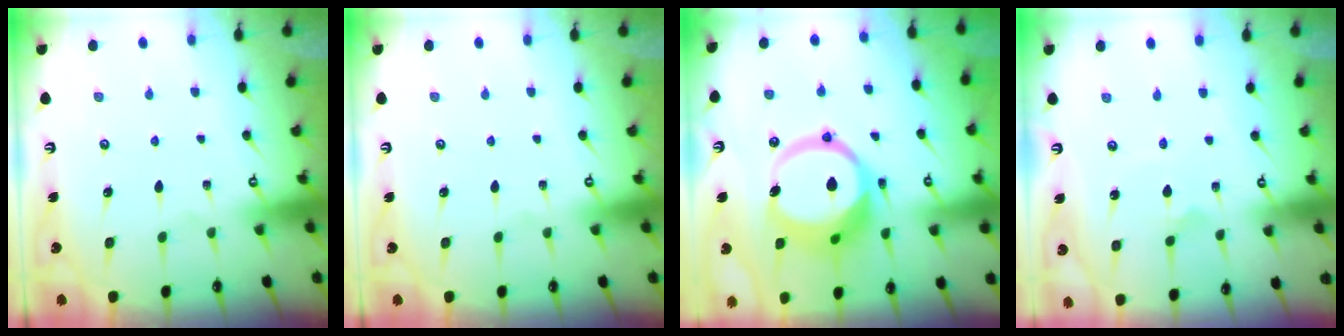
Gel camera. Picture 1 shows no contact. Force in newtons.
{"total": 0.0}
{"total": 15.0, "press": 14.8, "slide": 1.8}
{"total": 3.2, "press": 3.1, "slide": 0.2}